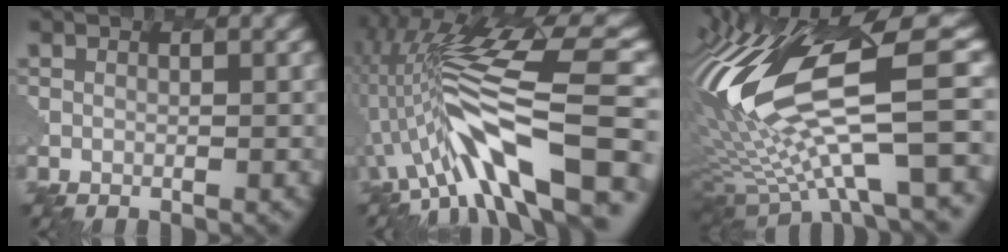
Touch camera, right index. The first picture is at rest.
{"total": 9.3, "force": [-2.5, 2.6, 8.6], "torque": [-0.186, 0.046, -0.072]}
{"total": 11.8, "force": [2.9, 3.0, 11.0], "torque": [-0.259, 0.035, 0.025]}